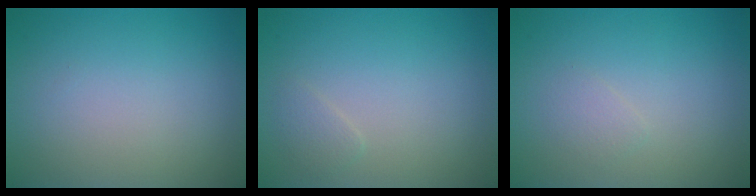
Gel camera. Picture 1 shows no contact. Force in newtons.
{"total": 0.9, "press": 0.9, "slide": 0.0}
{"total": 0.9, "press": 0.9, "slide": 0.1}